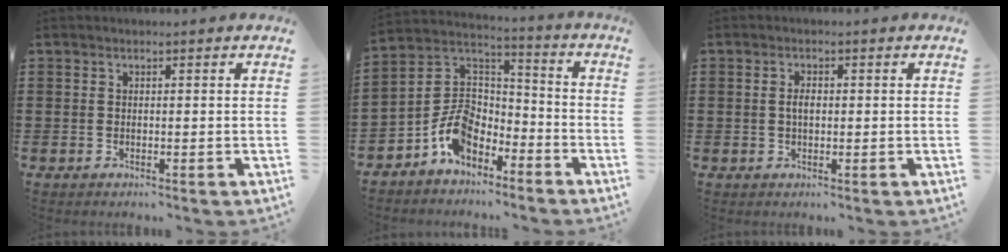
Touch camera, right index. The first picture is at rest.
{"total": 8.5, "force": [-4.7, 5.7, 4.1], "torque": [-0.108, 0.008, -0.096]}
{"total": 1.9, "force": [-0.2, 0.8, 1.7], "torque": [-0.033, 0.004, -0.006]}